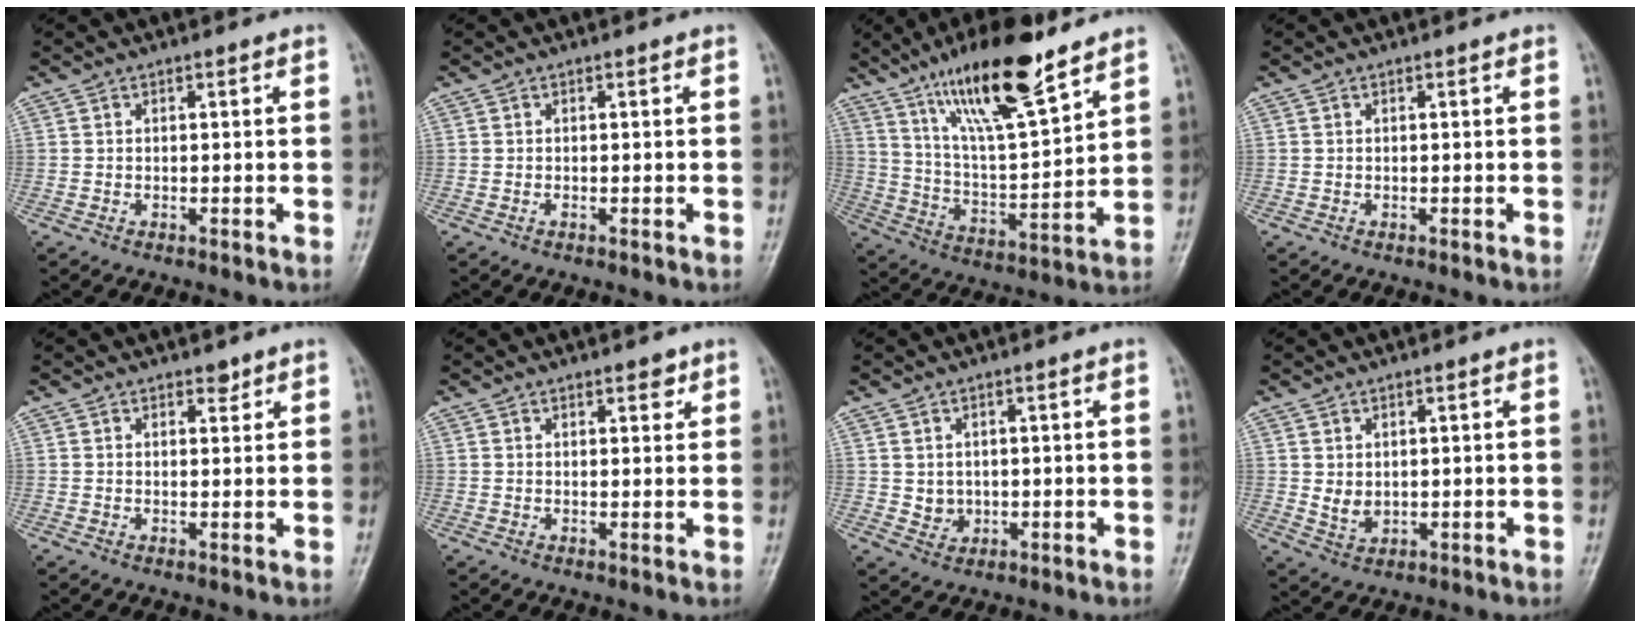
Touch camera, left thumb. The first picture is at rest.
{"total": 0.5, "force": [0.0, 0.2, 0.4], "torque": [-0.004, 0.000, 0.001]}
{"total": 18.4, "force": [12.4, 4.2, 12.9], "torque": [-0.203, -0.063, 0.228]}
{"total": 0.0}
{"total": 1.7, "force": [1.2, 0.9, 0.7], "torque": [0.002, -0.007, 0.016]}
{"total": 2.5, "force": [1.6, 1.2, 1.6], "torque": [-0.008, -0.007, 0.021]}
{"total": 2.9, "force": [0.3, 2.6, 1.2], "torque": [-0.009, -0.002, 0.012]}
{"total": 3.4, "force": [0.7, 2.5, 2.2], "torque": [-0.028, -0.011, 0.021]}